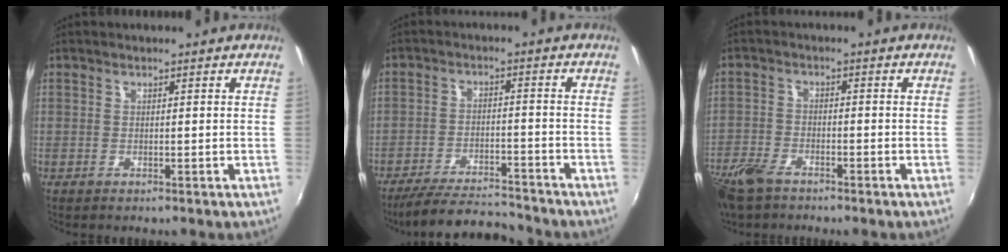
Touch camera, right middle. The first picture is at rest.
{"total": 11.5, "force": [-10.8, 1.6, 3.8], "torque": [-0.099, -0.001, -0.172]}
{"total": 8.1, "force": [-6.0, 3.4, 4.3], "torque": [-0.118, -0.018, -0.120]}